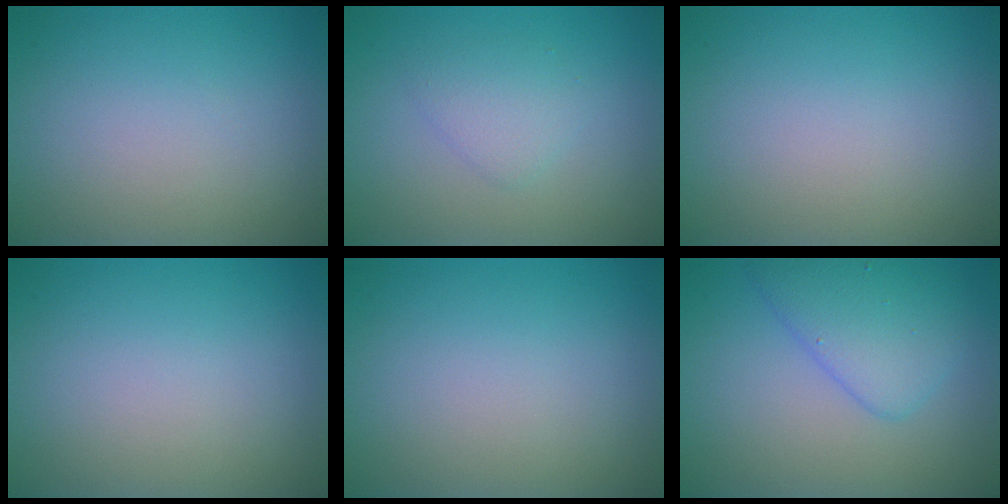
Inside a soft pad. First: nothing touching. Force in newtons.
{"total": 1.9, "press": 1.9, "slide": 0.2}
{"total": 0.0}
{"total": 0.0}
{"total": 0.0}
{"total": 4.1, "press": 4.0, "slide": 0.3}